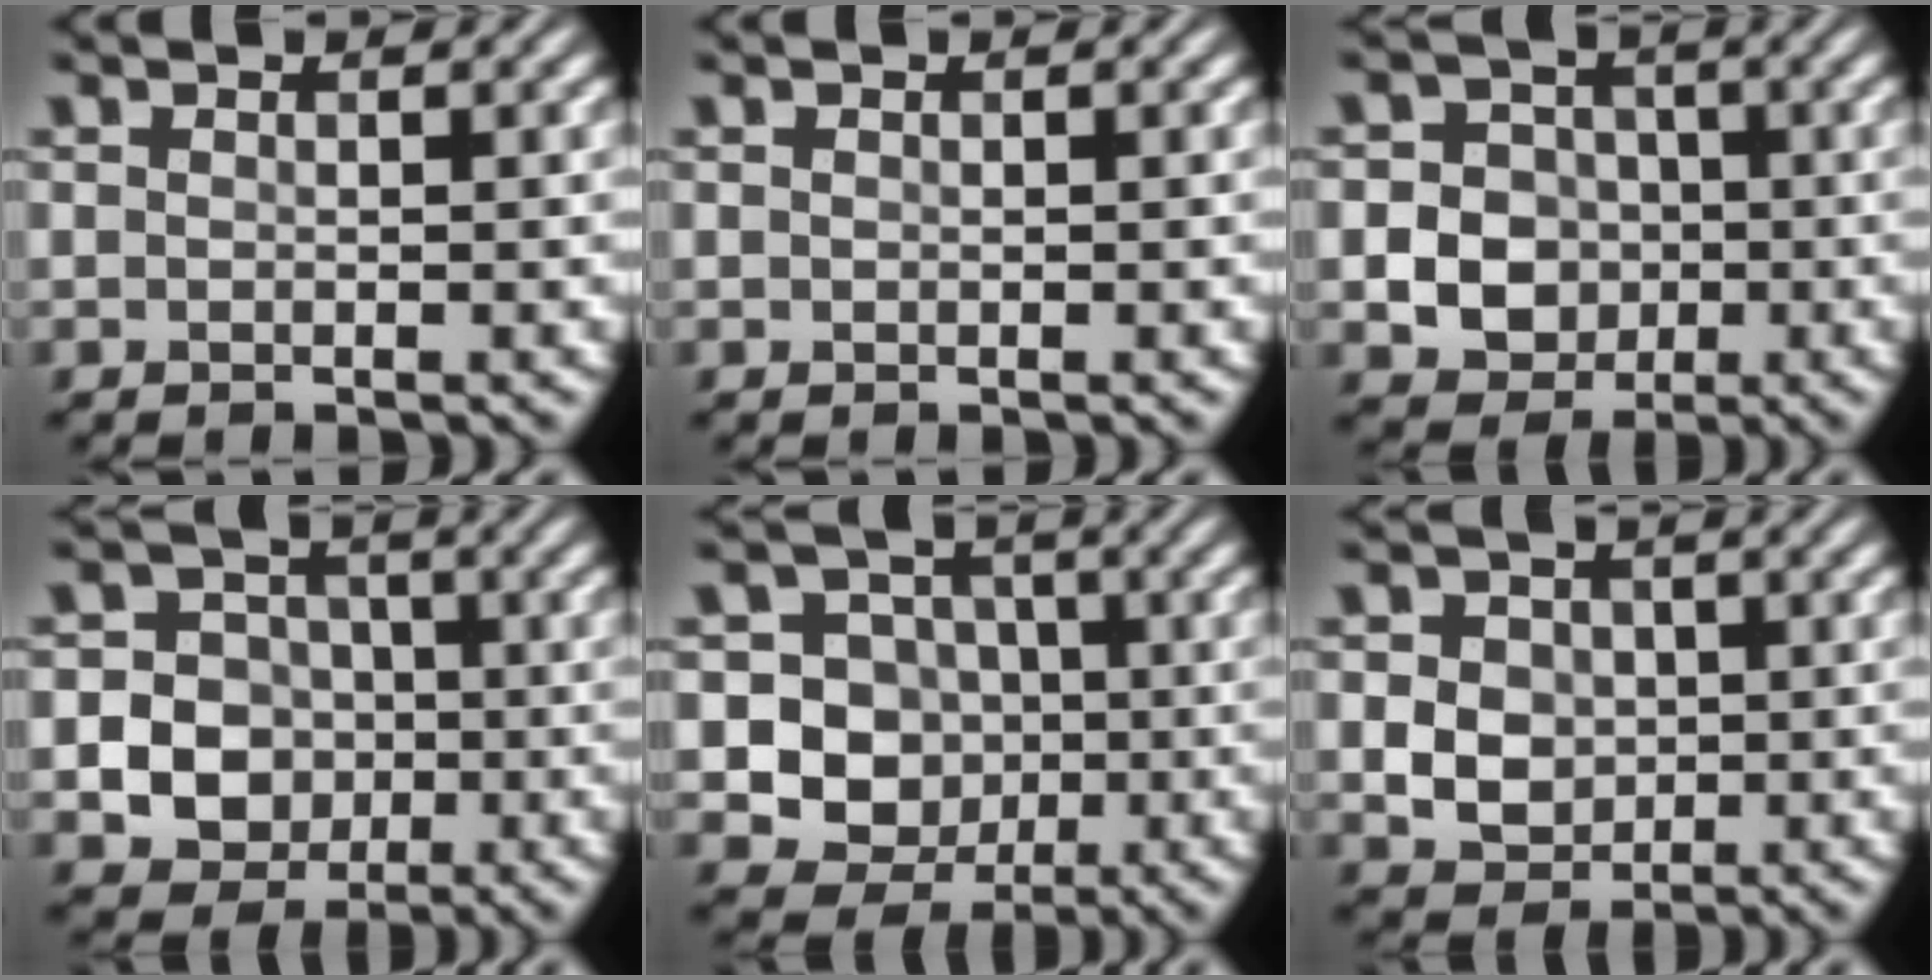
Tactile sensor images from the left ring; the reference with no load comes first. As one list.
[{"total": 0.0}, {"total": 6.1, "force": [-1.3, 5.5, 2.3], "torque": [-0.027, 0.009, -0.042]}, {"total": 8.4, "force": [-2.1, 7.8, 2.6], "torque": [-0.044, -0.004, -0.058]}, {"total": 9.2, "force": [-1.4, 8.7, 2.6], "torque": [-0.048, 0.015, -0.042]}, {"total": 4.8, "force": [0.0, 4.1, 2.4], "torque": [-0.036, 0.008, -0.012]}]